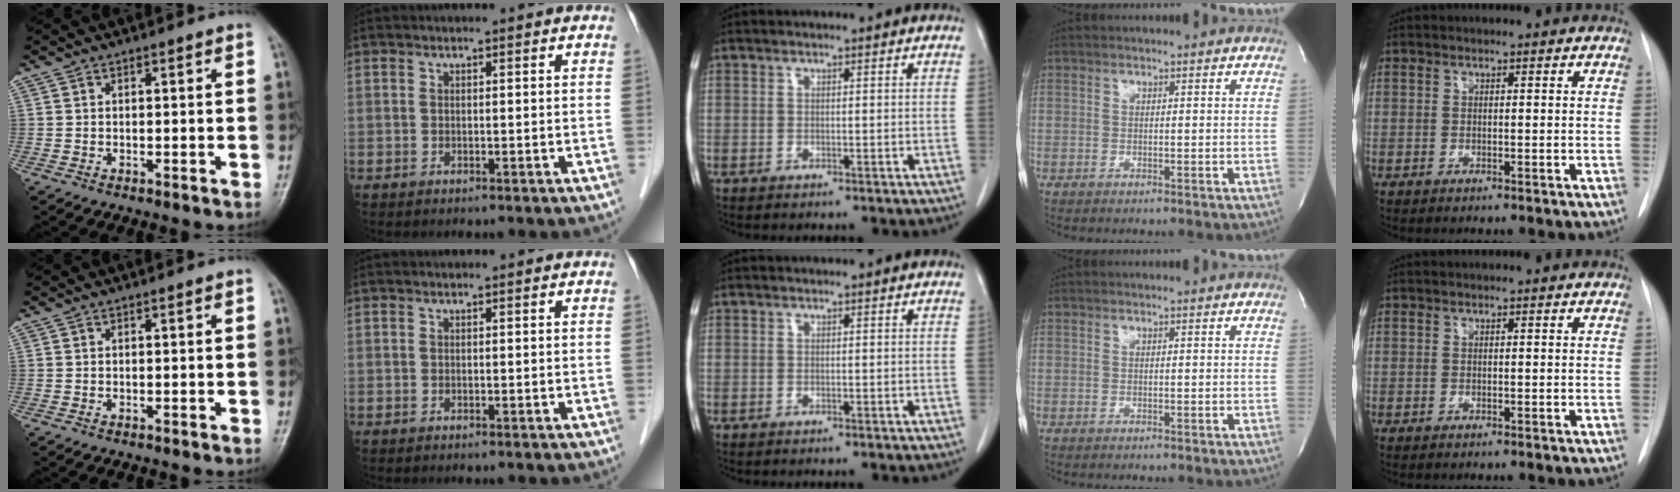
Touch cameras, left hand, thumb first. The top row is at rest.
{}